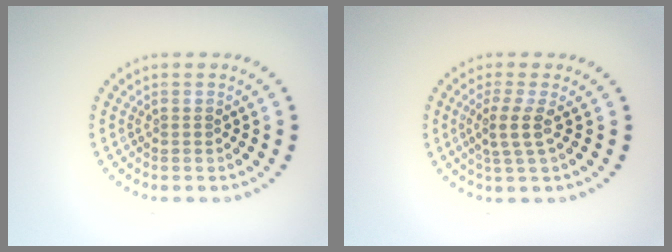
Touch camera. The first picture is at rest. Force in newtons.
{"total": 2.2, "press": 1.7, "slide": 1.4}